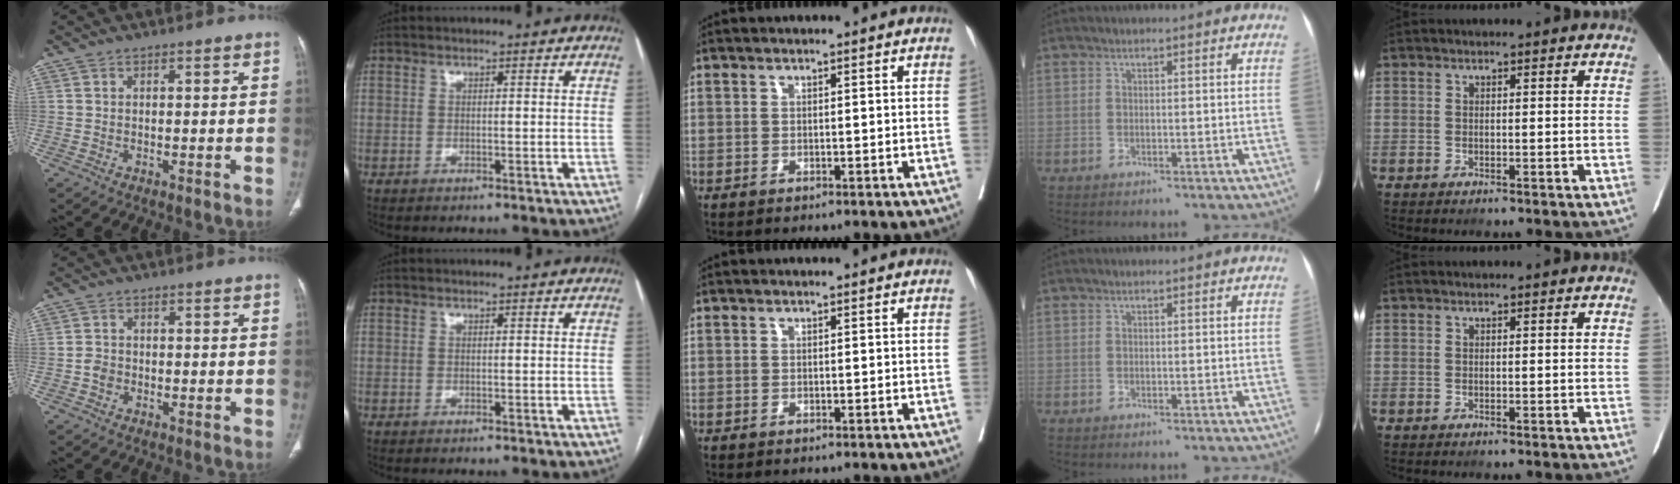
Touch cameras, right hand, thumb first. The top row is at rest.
{"thumb": {"total": 1.9, "force": [-0.6, 1.6, 1.0], "torque": [-0.013, 0.006, -0.015]}}